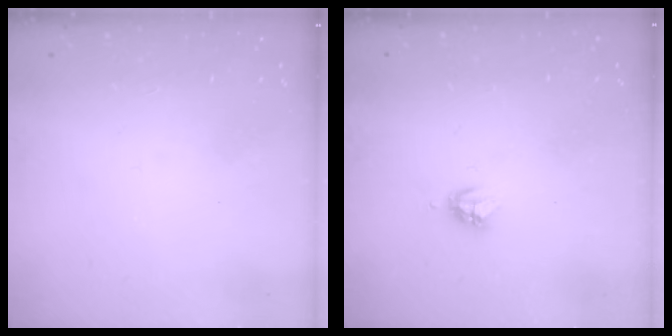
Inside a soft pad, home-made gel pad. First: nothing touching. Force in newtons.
{"total": 3.9, "press": 3.8, "slide": 0.5}